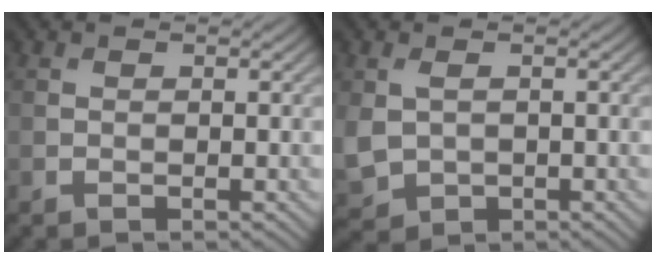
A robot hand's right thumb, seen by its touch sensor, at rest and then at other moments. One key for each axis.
{"total": 4.6, "fx": -0.2, "fy": 3.4, "fz": 3.1, "tx": -0.087, "ty": -0.016, "tz": 0.002}